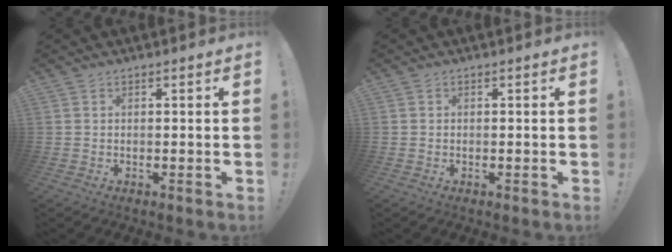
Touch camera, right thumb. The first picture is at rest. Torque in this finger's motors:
{"motor_torque": [0.24, 0.13, 0.04, -0.09, 0.00]}